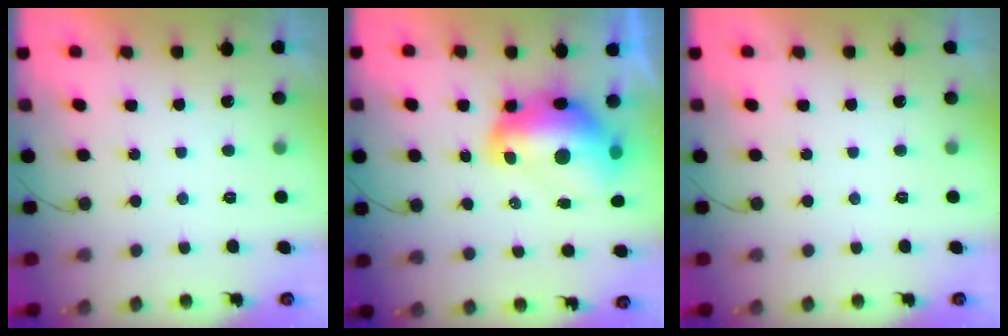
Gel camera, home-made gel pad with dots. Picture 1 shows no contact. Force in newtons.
{"total": 16.3, "press": 16.2, "slide": 1.6}
{"total": 0.0}